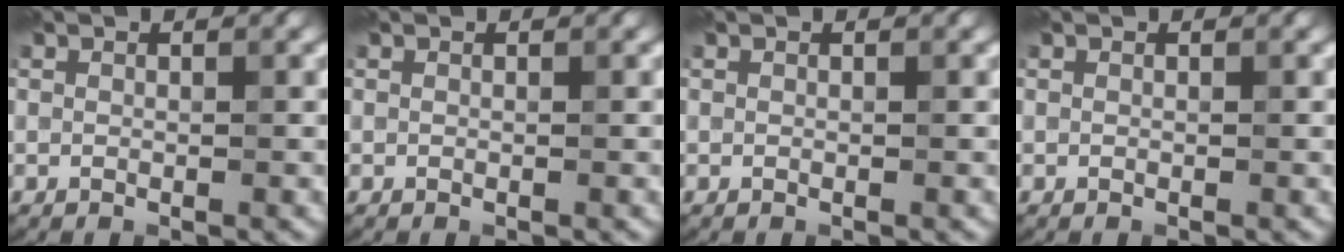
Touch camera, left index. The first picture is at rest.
{"total": 0.0}
{"total": 0.0}
{"total": 0.0}